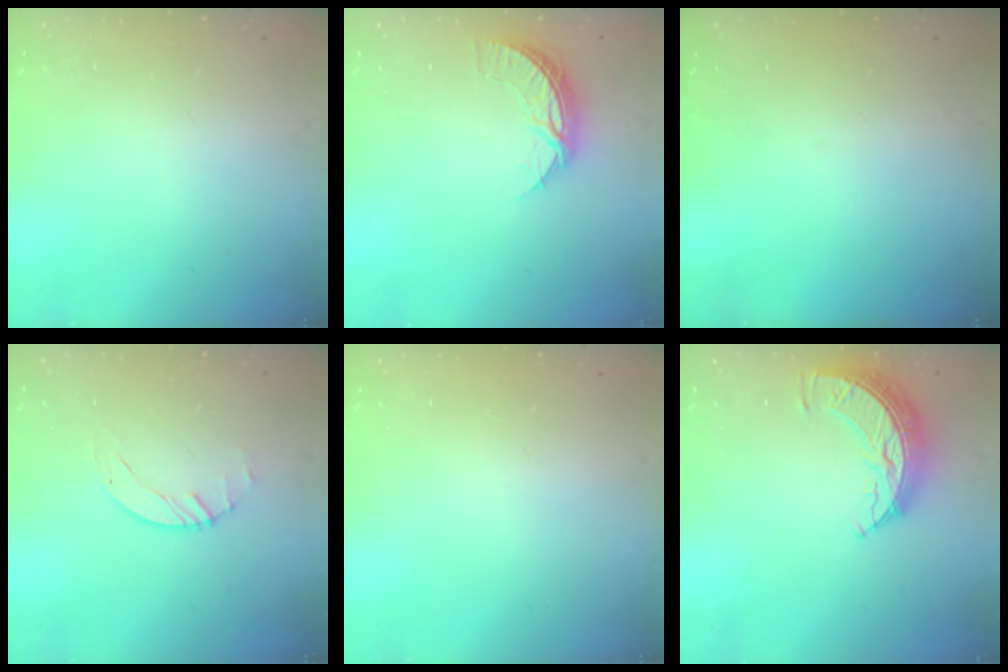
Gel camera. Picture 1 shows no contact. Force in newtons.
{"total": 6.7, "press": 6.7, "slide": 0.2}
{"total": 0.0}
{"total": 0.8, "press": 0.8, "slide": 0.2}
{"total": 0.0}
{"total": 8.4, "press": 8.4, "slide": 0.7}